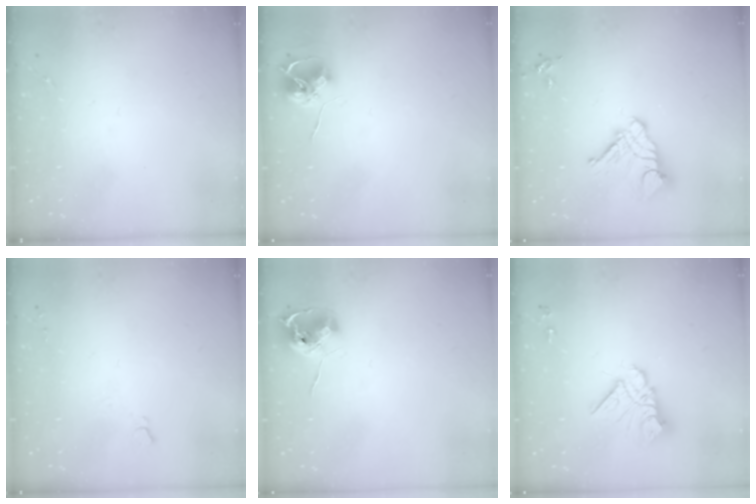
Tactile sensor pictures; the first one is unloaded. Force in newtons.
{"total": 7.9, "press": 7.9, "slide": 0.4}
{"total": 12.0, "press": 11.9, "slide": 1.1}
{"total": 4.1, "press": 4.0, "slide": 0.6}
{"total": 9.1, "press": 9.1, "slide": 0.6}
{"total": 12.7, "press": 12.6, "slide": 1.1}